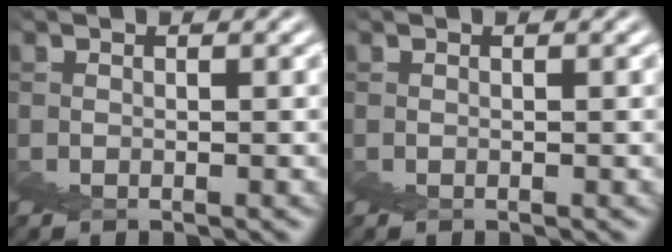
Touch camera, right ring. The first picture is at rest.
{"total": 0.0}